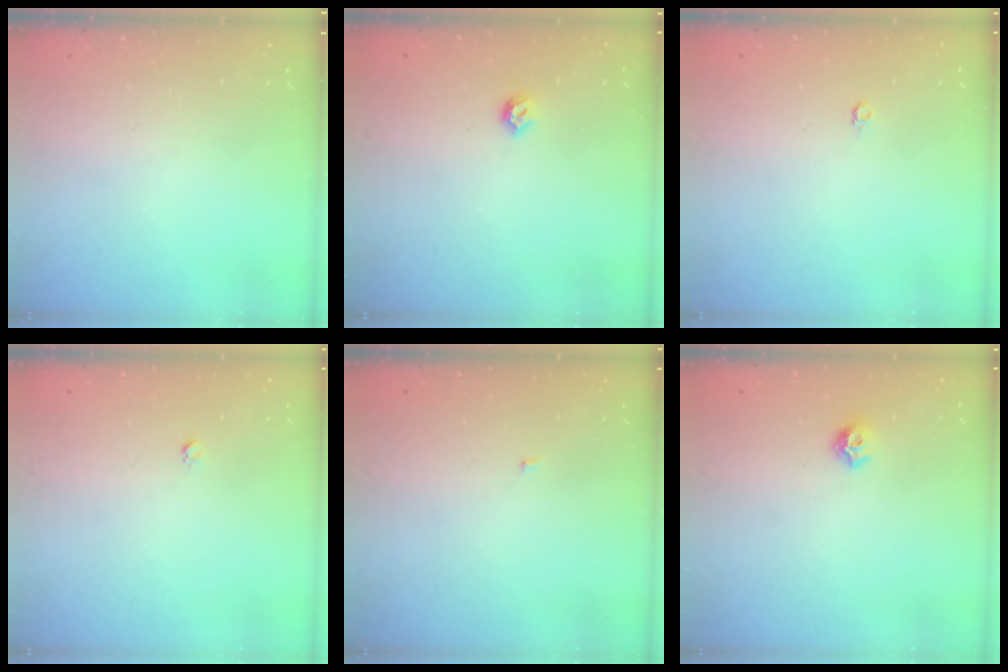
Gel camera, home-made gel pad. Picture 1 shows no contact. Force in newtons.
{"total": 5.0, "press": 4.9, "slide": 1.1}
{"total": 3.3, "press": 3.3, "slide": 0.3}
{"total": 2.5, "press": 2.5, "slide": 0.2}
{"total": 1.4, "press": 1.3, "slide": 0.1}
{"total": 7.2, "press": 7.2, "slide": 0.7}